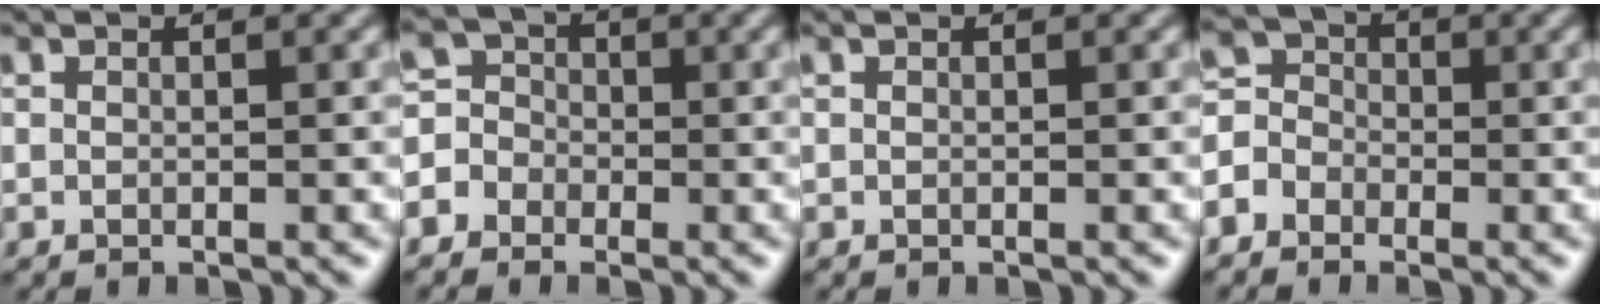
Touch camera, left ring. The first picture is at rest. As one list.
[{"total": 5.3, "force": [-2.7, 4.5, 0.9], "torque": [-0.001, 0.008, -0.065]}, {"total": 0.0}, {"total": 4.3, "force": [-2.3, 3.5, 1.2], "torque": [-0.010, 0.006, -0.047]}]